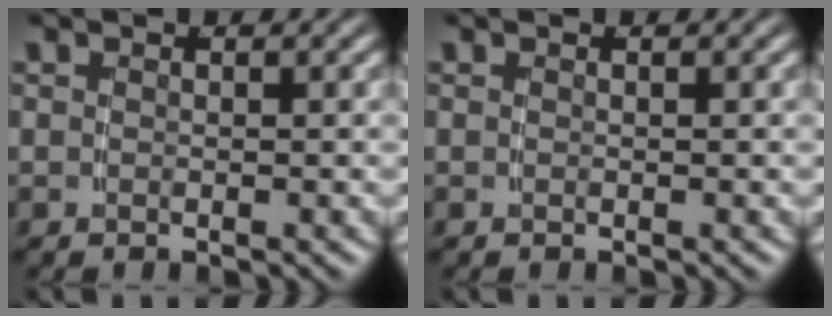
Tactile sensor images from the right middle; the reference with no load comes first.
{"total": 0.0}